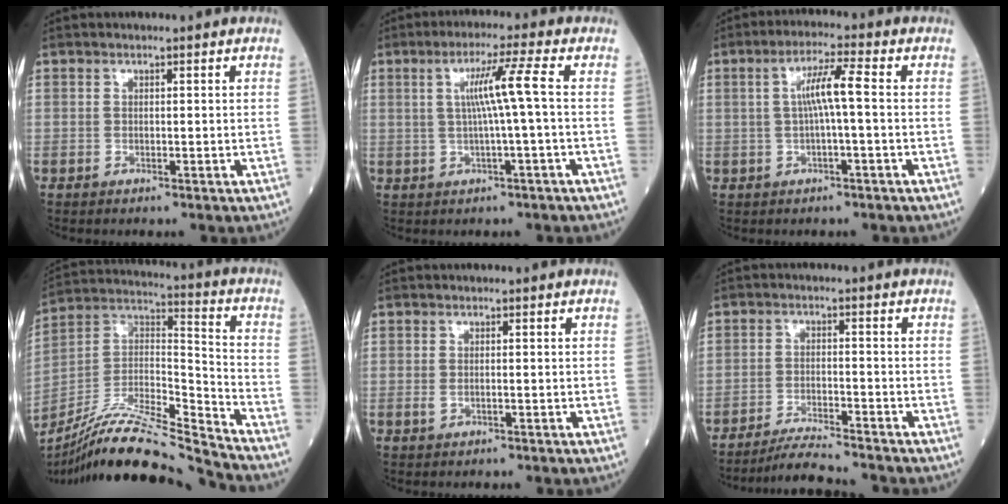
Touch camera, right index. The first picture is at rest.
{"total": 6.2, "force": [0.5, -1.6, 6.0], "torque": [-0.108, 0.010, 0.013]}
{"total": 5.5, "force": [0.2, 0.0, 5.5], "torque": [-0.101, 0.014, 0.005]}
{"total": 19.0, "force": [-17.5, -0.6, 7.4], "torque": [-0.148, 0.020, -0.317]}
{"total": 1.2, "force": [-0.2, 0.5, 1.0], "torque": [-0.023, -0.003, -0.001]}
{"total": 6.6, "force": [-6.2, -0.8, 2.0], "torque": [-0.032, -0.018, -0.111]}